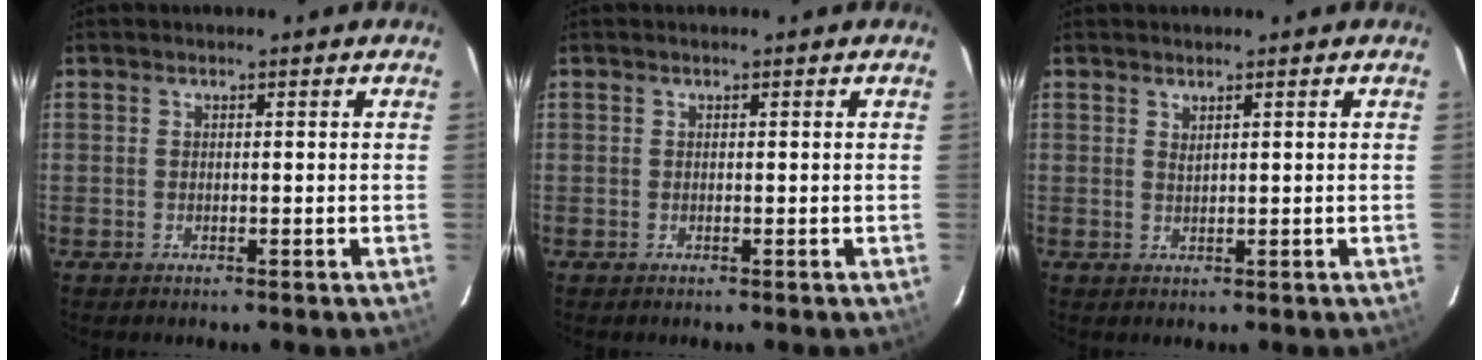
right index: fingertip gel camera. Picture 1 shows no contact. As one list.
[{"total": 0.0}, {"total": 0.9, "force": [0.7, -0.1, 0.6], "torque": [-0.009, 0.001, 0.014]}]